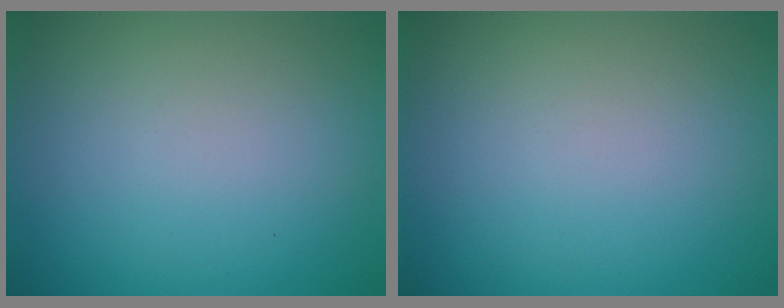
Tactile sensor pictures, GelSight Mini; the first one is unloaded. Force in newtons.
{"total": 0.0}